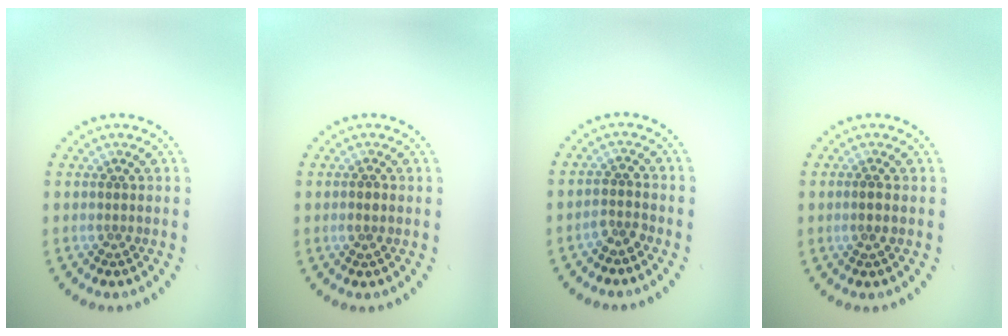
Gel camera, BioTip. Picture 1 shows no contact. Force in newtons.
{"total": 0.6, "press": 0.6, "slide": 0.3}
{"total": 1.4, "press": 1.2, "slide": 0.6}
{"total": 0.9, "press": 0.6, "slide": 0.6}